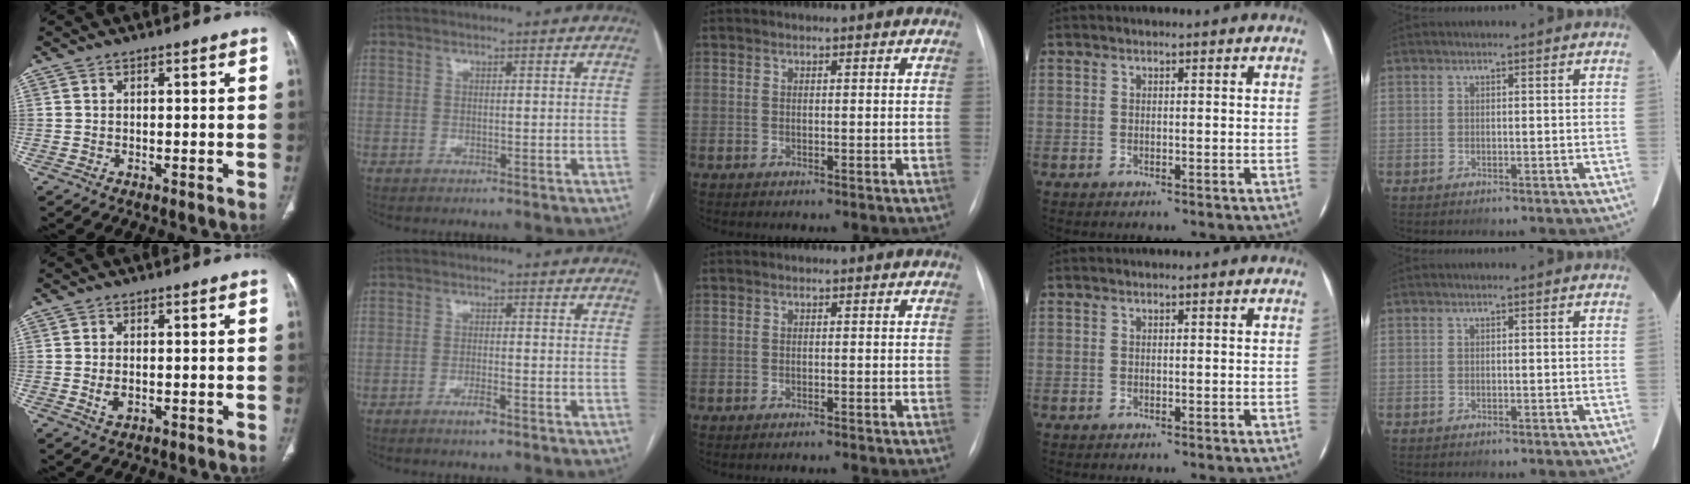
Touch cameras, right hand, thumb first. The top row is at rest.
{"thumb": {"total": 2.5, "force": [-0.3, 1.5, 2.0], "torque": [-0.041, -0.005, -0.001]}, "index": {"total": 2.5, "force": [-1.6, 0.3, 1.9], "torque": [-0.034, -0.001, -0.028]}, "middle": {"total": 0.7, "force": [-0.6, -0.1, 0.2], "torque": [-0.008, -0.002, -0.009]}}